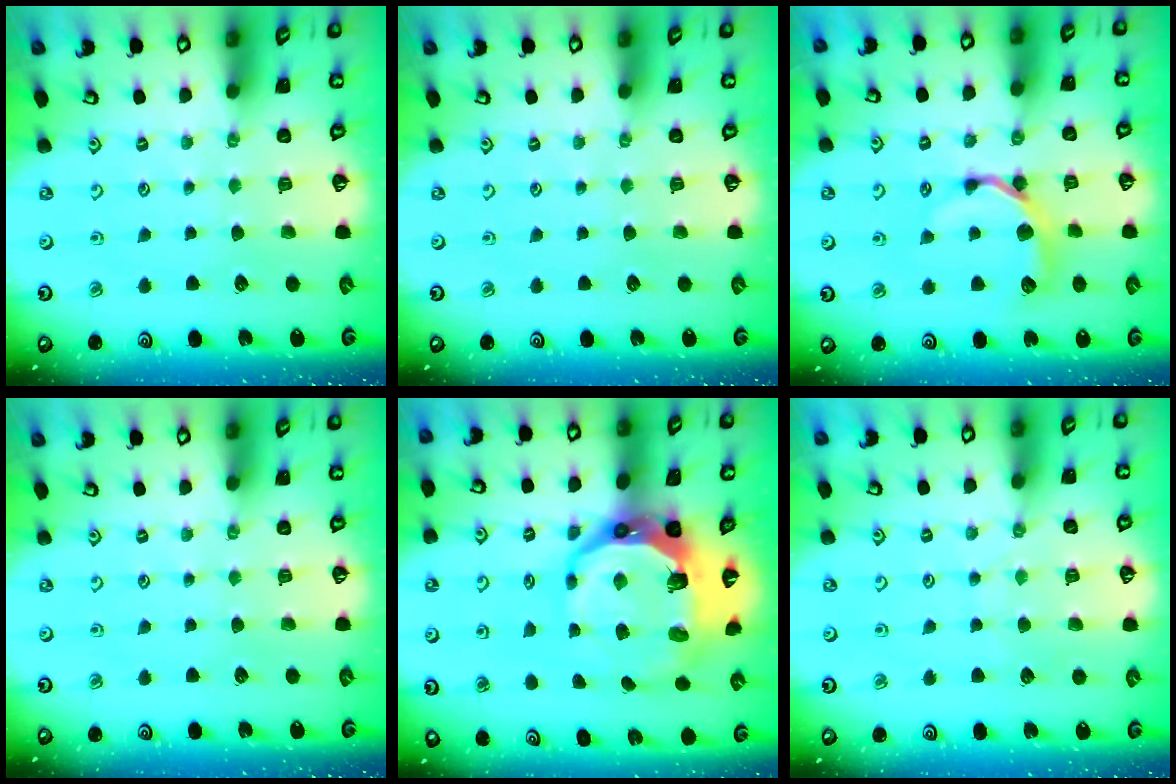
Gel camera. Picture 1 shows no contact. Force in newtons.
{"total": 0.0}
{"total": 10.1, "press": 10.0, "slide": 1.2}
{"total": 0.0}
{"total": 15.4, "press": 14.5, "slide": 5.4}
{"total": 4.5, "press": 4.5, "slide": 0.5}